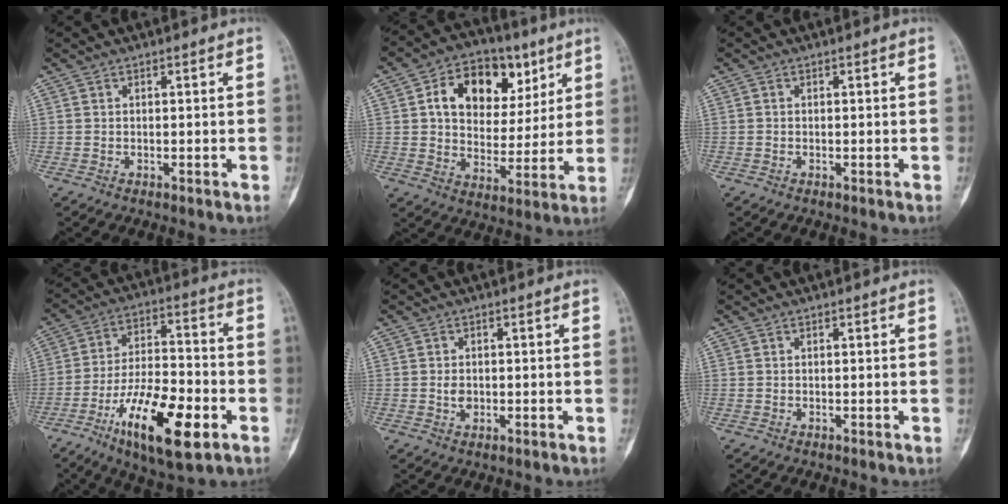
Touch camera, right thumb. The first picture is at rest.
{"total": 16.8, "force": [6.5, 11.4, 10.5], "torque": [-0.120, -0.005, 0.107]}
{"total": 0.0}
{"total": 18.5, "force": [-8.1, 6.7, 15.2], "torque": [-0.254, 0.035, -0.131]}
{"total": 2.0, "force": [-0.2, 1.5, 1.3], "torque": [-0.015, 0.003, -0.002]}
{"total": 0.0}